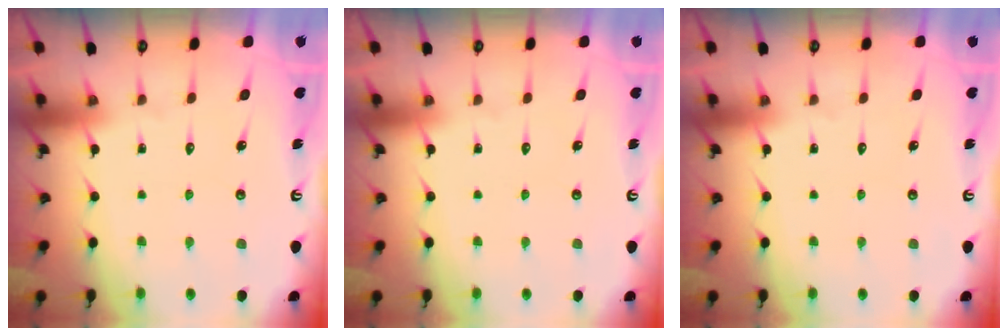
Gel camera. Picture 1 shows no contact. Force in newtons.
{"total": 0.0}
{"total": 0.0}